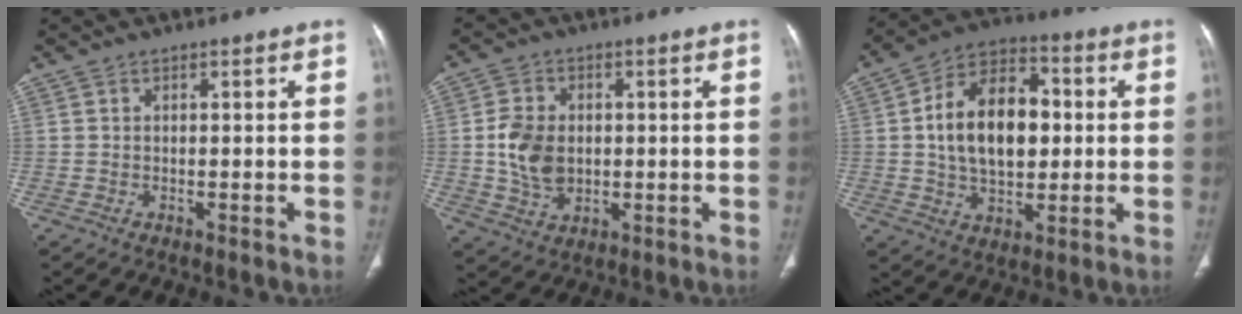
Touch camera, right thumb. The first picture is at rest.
{"total": 8.5, "force": [0.1, 6.4, 5.6], "torque": [-0.089, -0.002, 0.006]}
{"total": 16.9, "force": [1.4, 10.6, 13.0], "torque": [-0.190, 0.019, 0.018]}